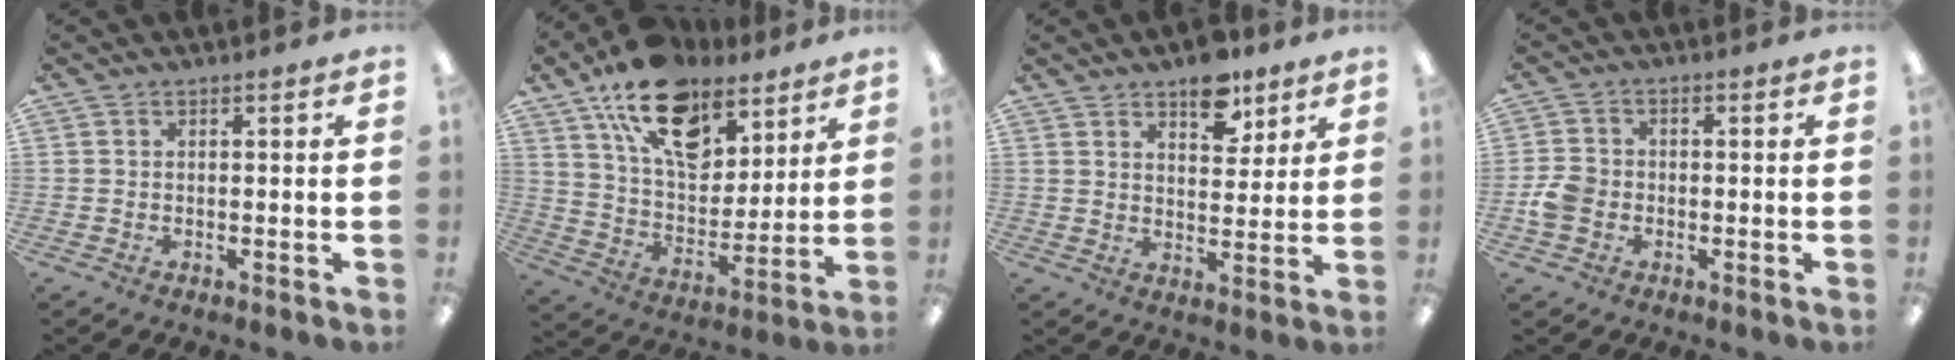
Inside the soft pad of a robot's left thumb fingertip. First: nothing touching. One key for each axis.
{"total": 19.4, "fx": 12.3, "fy": 10.6, "fz": 10.5, "tx": -0.175, "ty": -0.058, "tz": 0.221}
{"total": 9.3, "fx": 6.6, "fy": 4.9, "fz": 4.3, "tx": -0.032, "ty": -0.039, "tz": 0.110}
{"total": 5.1, "fx": -1.5, "fy": 4.2, "fz": 2.5, "tx": -0.046, "ty": 0.012, "tz": -0.024}